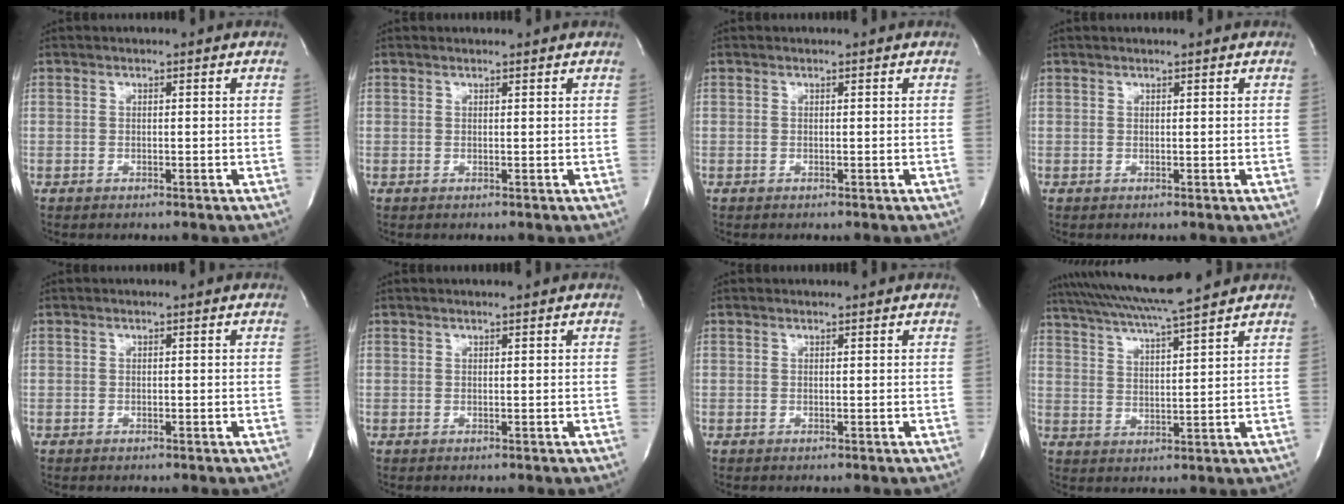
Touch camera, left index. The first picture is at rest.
{"total": 1.2, "force": [1.2, 0.0, 0.2], "torque": [-0.009, 0.008, 0.020]}
{"total": 0.0}
{"total": 1.4, "force": [1.2, 0.0, 0.7], "torque": [-0.012, 0.010, 0.020]}
{"total": 0.0}
{"total": 1.6, "force": [1.3, 0.0, 0.9], "torque": [-0.013, 0.011, 0.022]}
{"total": 0.9, "force": [0.9, 0.0, 0.1], "torque": [-0.008, 0.007, 0.016]}
{"total": 13.5, "force": [11.8, -0.3, 6.5], "torque": [-0.128, 0.024, 0.189]}